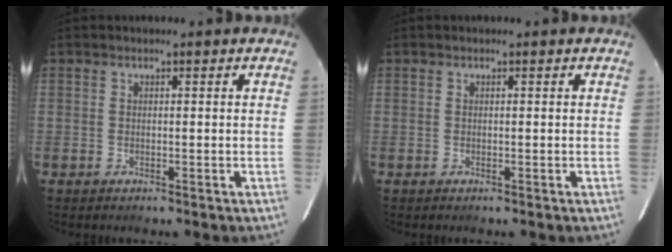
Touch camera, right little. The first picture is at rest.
{"total": 0.0}